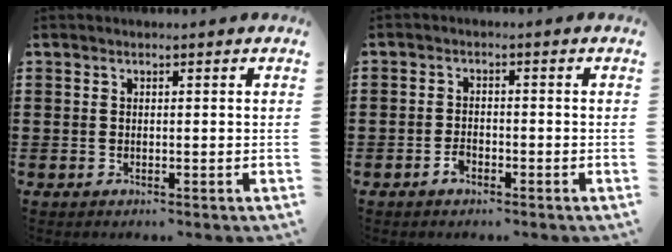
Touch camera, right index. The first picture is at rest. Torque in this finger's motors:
{"motor_torque": [2.14, 0.00, 0.01, 0.00]}